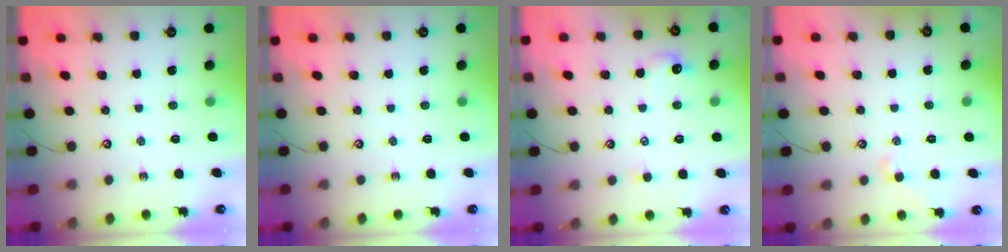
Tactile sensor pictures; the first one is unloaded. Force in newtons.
{"total": 0.0}
{"total": 0.5, "press": 0.2, "slide": 0.5}
{"total": 0.5, "press": 0.1, "slide": 0.5}